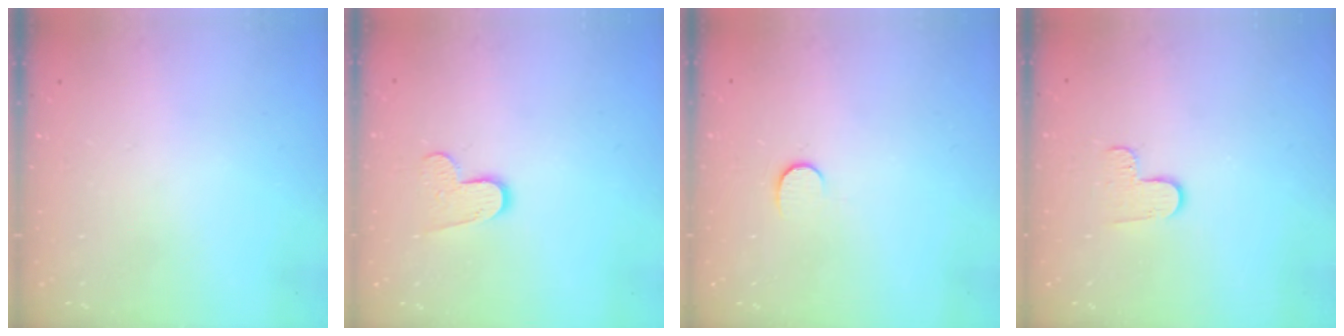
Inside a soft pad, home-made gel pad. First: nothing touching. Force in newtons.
{"total": 8.0, "press": 8.0, "slide": 0.6}
{"total": 6.3, "press": 6.3, "slide": 0.5}
{"total": 5.4, "press": 5.4, "slide": 0.5}